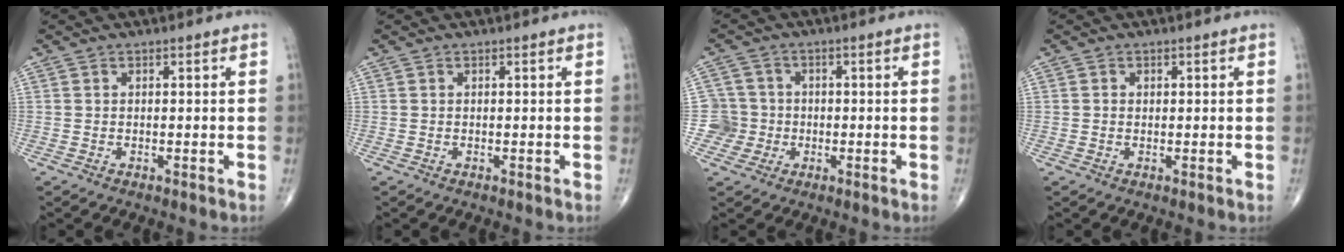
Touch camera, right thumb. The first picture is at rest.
{"total": 0.0}
{"total": 4.7, "force": [-1.0, 4.5, -0.6], "torque": [0.040, 0.014, -0.025]}
{"total": 0.6, "force": [0.1, 0.5, 0.2], "torque": [0.002, 0.000, 0.001]}